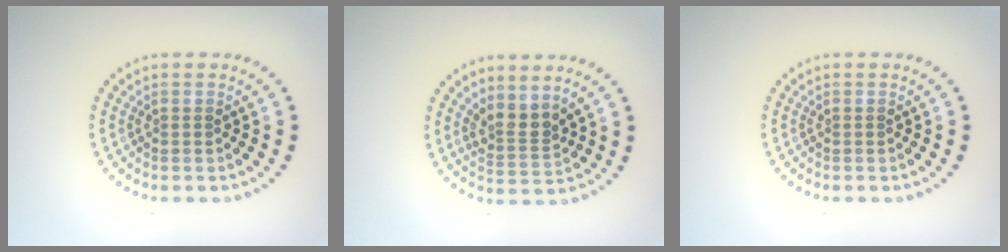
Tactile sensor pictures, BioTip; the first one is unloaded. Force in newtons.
{"total": 2.6, "press": 1.9, "slide": 1.8}
{"total": 0.0}